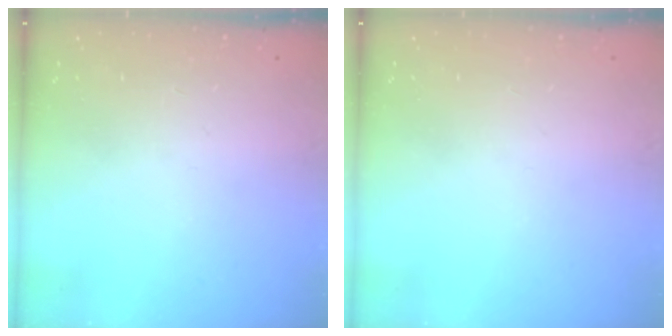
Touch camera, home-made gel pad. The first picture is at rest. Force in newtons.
{"total": 0.0}